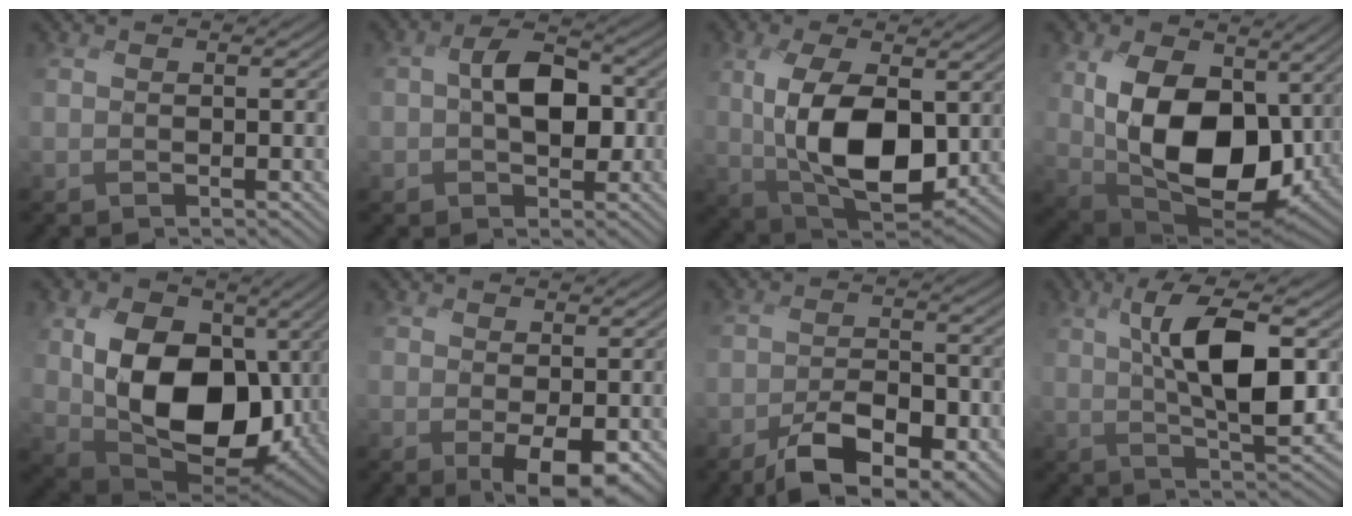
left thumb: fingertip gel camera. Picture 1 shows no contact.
{"total": 6.7, "force": [0.1, 4.4, 5.0], "torque": [-0.089, 0.005, -0.007]}
{"total": 11.7, "force": [0.0, 6.4, 9.8], "torque": [-0.210, -0.015, 0.008]}
{"total": 15.5, "force": [1.3, 10.1, 11.7], "torque": [-0.235, -0.024, 0.031]}
{"total": 15.6, "force": [-0.1, 10.9, 11.2], "torque": [-0.210, -0.026, 0.005]}
{"total": 3.9, "force": [-0.6, 1.7, 3.4], "torque": [-0.068, -0.016, -0.006]}
{"total": 7.7, "force": [-4.9, 3.3, 4.9], "torque": [-0.082, -0.007, -0.088]}
{"total": 9.6, "force": [2.0, 3.1, 8.8], "torque": [-0.158, 0.000, 0.030]}